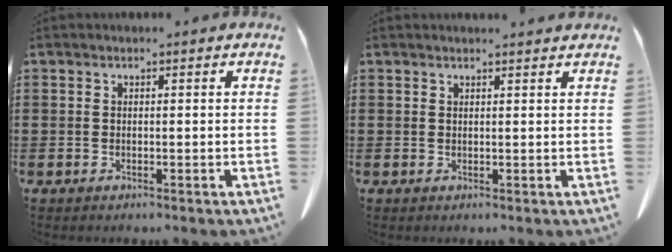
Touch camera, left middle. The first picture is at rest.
{"total": 0.9, "force": [0.9, -0.1, 0.2], "torque": [-0.006, -0.002, 0.018]}